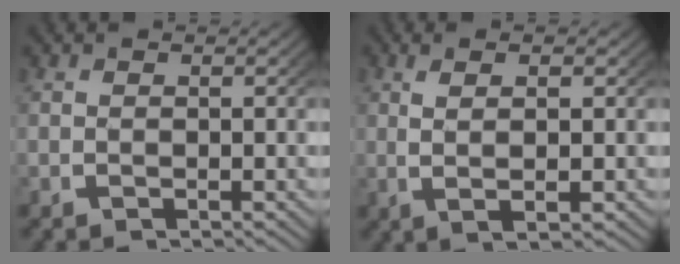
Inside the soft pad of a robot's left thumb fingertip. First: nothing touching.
{"total": 3.0, "force": [0.5, 0.6, 2.9], "torque": [-0.057, -0.003, 0.018]}